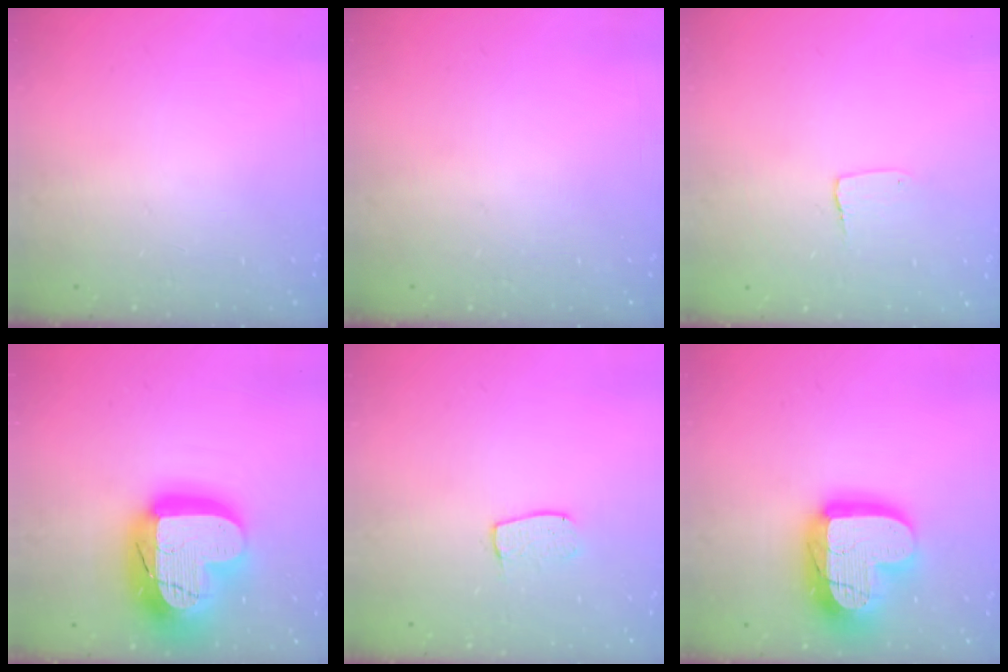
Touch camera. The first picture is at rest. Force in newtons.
{"total": 0.0}
{"total": 3.5, "press": 3.4, "slide": 0.3}
{"total": 26.0, "press": 25.9, "slide": 2.1}
{"total": 6.0, "press": 6.0, "slide": 0.4}
{"total": 21.7, "press": 21.6, "slide": 1.9}